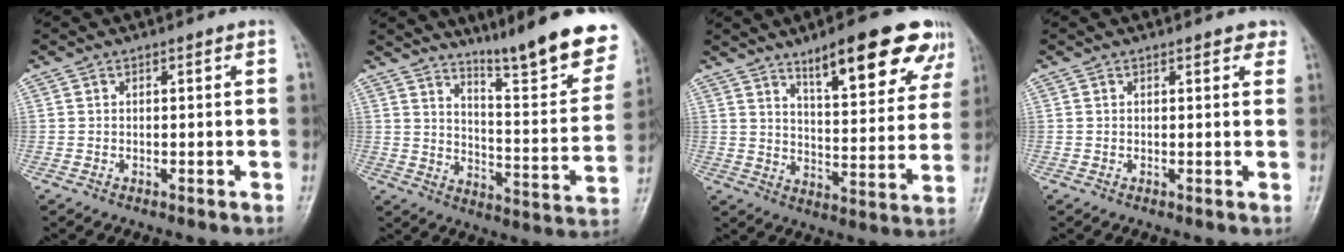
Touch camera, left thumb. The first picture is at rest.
{"total": 20.3, "force": [15.5, 2.3, 12.8], "torque": [-0.151, -0.109, 0.224]}
{"total": 18.0, "force": [11.1, 5.2, 13.2], "torque": [-0.139, -0.046, 0.162]}
{"total": 2.1, "force": [1.6, 1.0, 1.1], "torque": [0.006, -0.001, 0.013]}